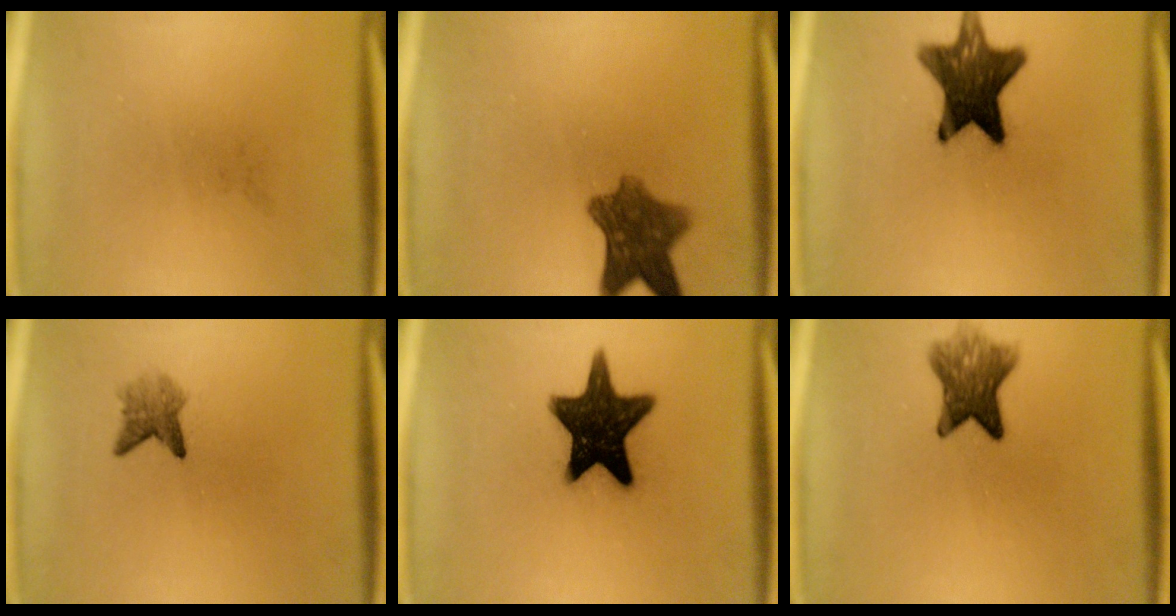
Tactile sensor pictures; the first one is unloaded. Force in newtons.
{"total": 8.2}
{"total": 13.0}
{"total": 2.6}
{"total": 16.1}
{"total": 6.5}